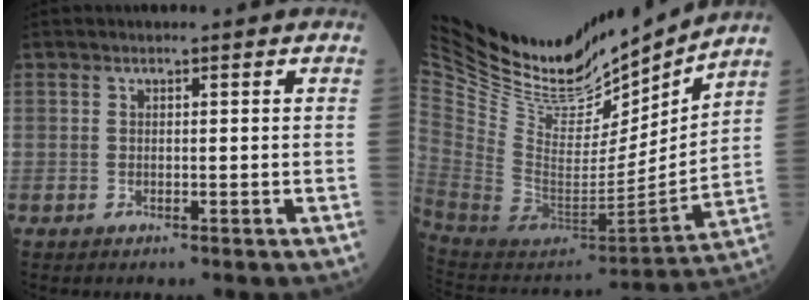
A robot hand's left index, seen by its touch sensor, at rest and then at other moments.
{"total": 27.8, "force": [24.5, 7.6, 10.7], "torque": [-0.228, -0.044, 0.413]}